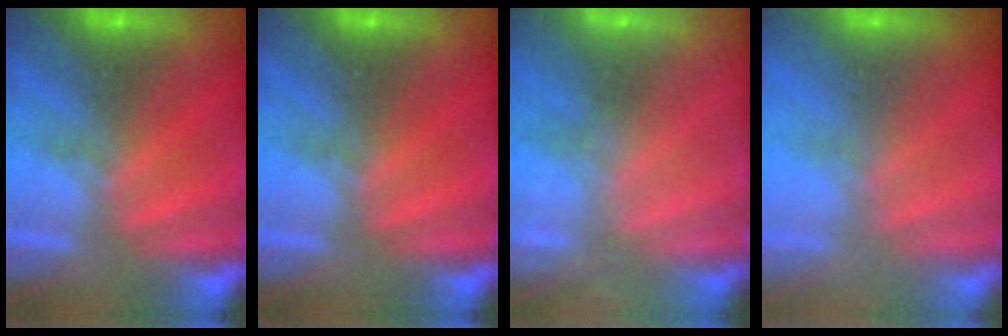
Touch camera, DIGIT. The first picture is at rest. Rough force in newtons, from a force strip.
{"total": 0.0}
{"total": 2.5}
{"total": 2.7}